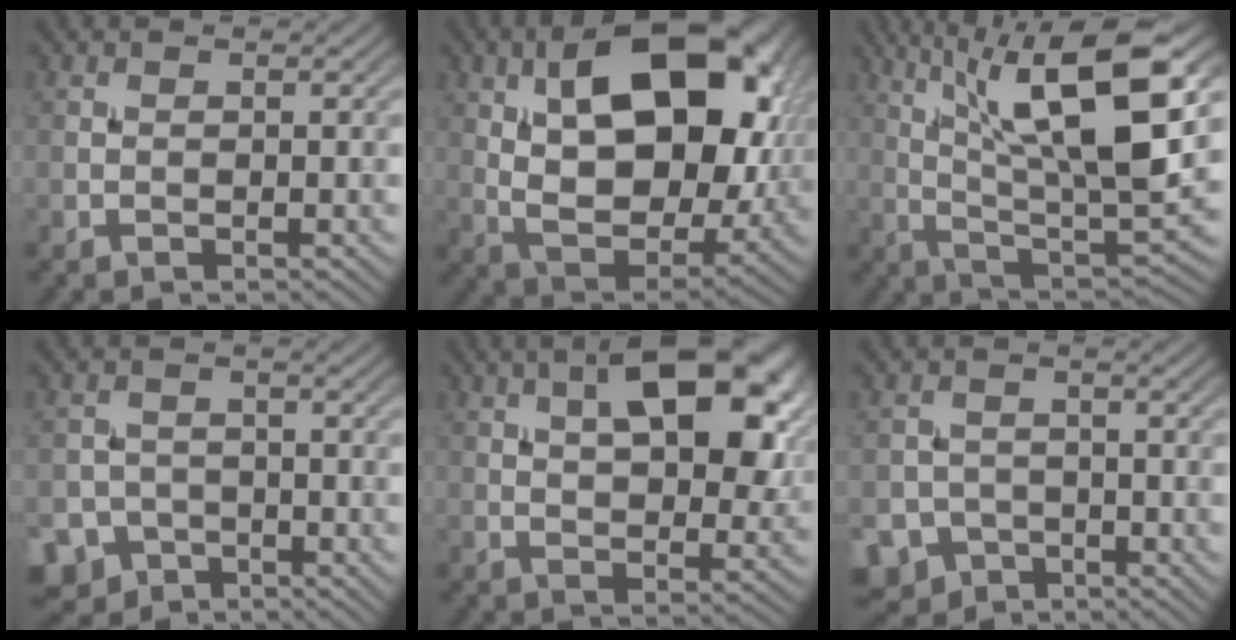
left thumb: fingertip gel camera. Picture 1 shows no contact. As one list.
[{"total": 17.6, "force": [5.1, 9.9, 13.6], "torque": [-0.232, 0.010, 0.086]}, {"total": 16.2, "force": [6.1, 4.3, 14.4], "torque": [-0.253, 0.003, 0.113]}, {"total": 6.3, "force": [-4.1, 4.6, 1.3], "torque": [-0.017, -0.013, -0.078]}, {"total": 14.5, "force": [5.5, 6.9, 11.5], "torque": [-0.172, 0.013, 0.078]}, {"total": 6.3, "force": [-4.0, 4.6, 1.3], "torque": [-0.021, -0.015, -0.074]}]